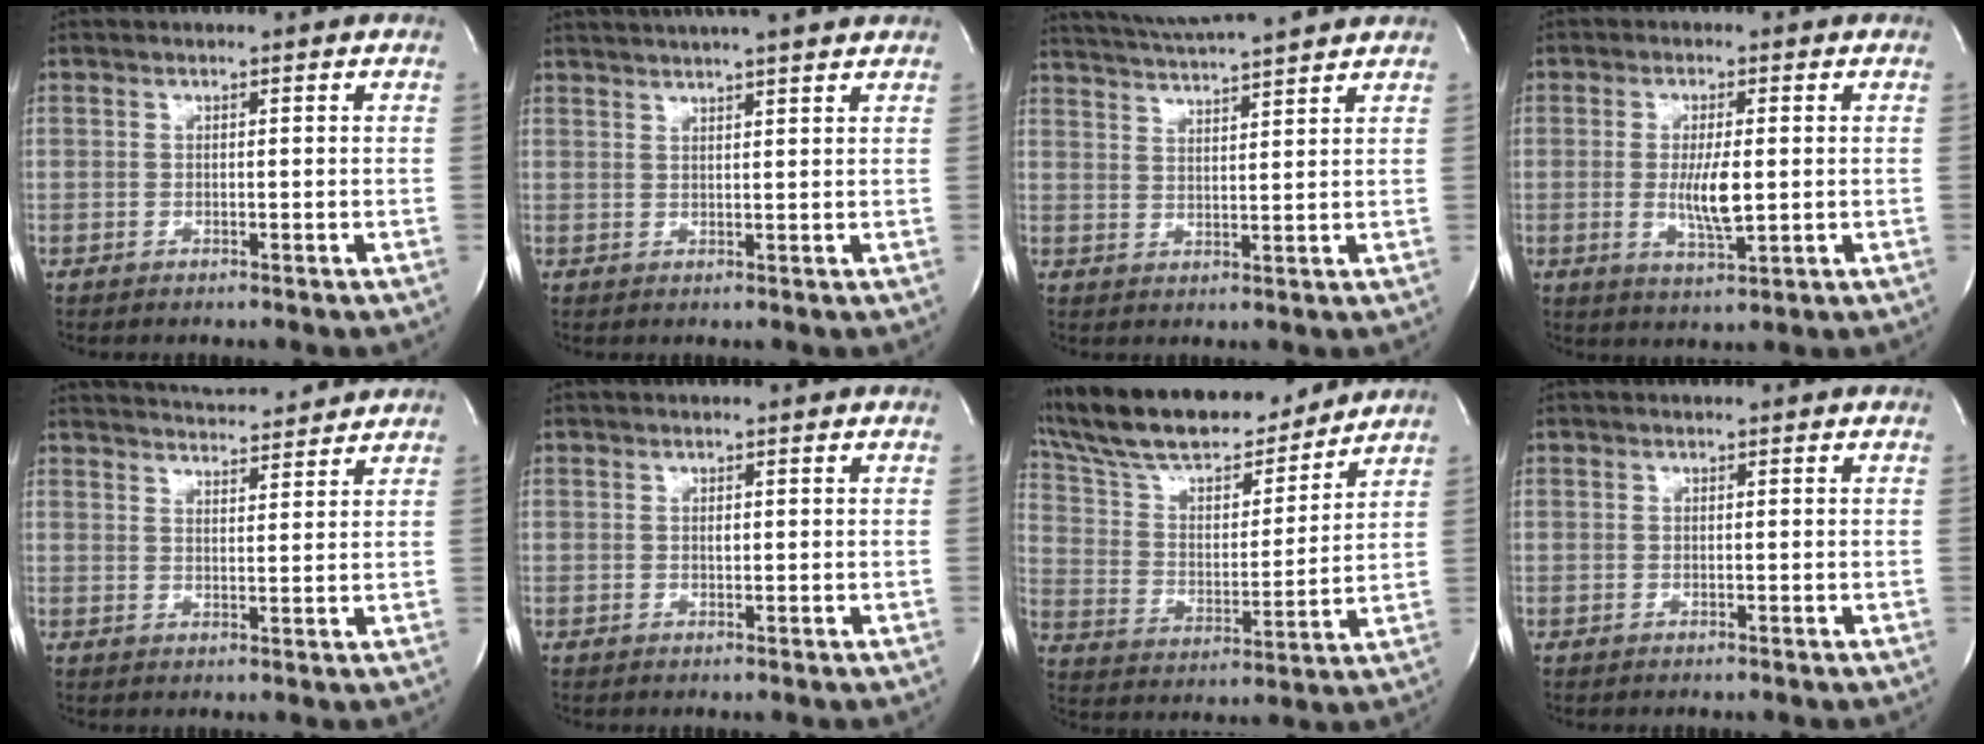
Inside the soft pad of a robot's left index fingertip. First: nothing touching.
{"total": 13.3, "force": [11.7, 0.9, 6.2], "torque": [-0.104, 0.034, 0.160]}
{"total": 12.1, "force": [11.1, -0.3, 4.8], "torque": [-0.092, 0.026, 0.167]}
{"total": 5.7, "force": [-0.2, 1.2, 5.5], "torque": [-0.107, -0.011, -0.001]}
{"total": 10.0, "force": [9.6, 0.9, 2.6], "torque": [-0.048, 0.013, 0.136]}
{"total": 0.6, "force": [0.2, 0.3, 0.5], "torque": [-0.008, 0.000, 0.004]}
{"total": 23.1, "force": [19.9, 5.8, 10.2], "torque": [-0.184, 0.017, 0.318]}
{"total": 0.0}